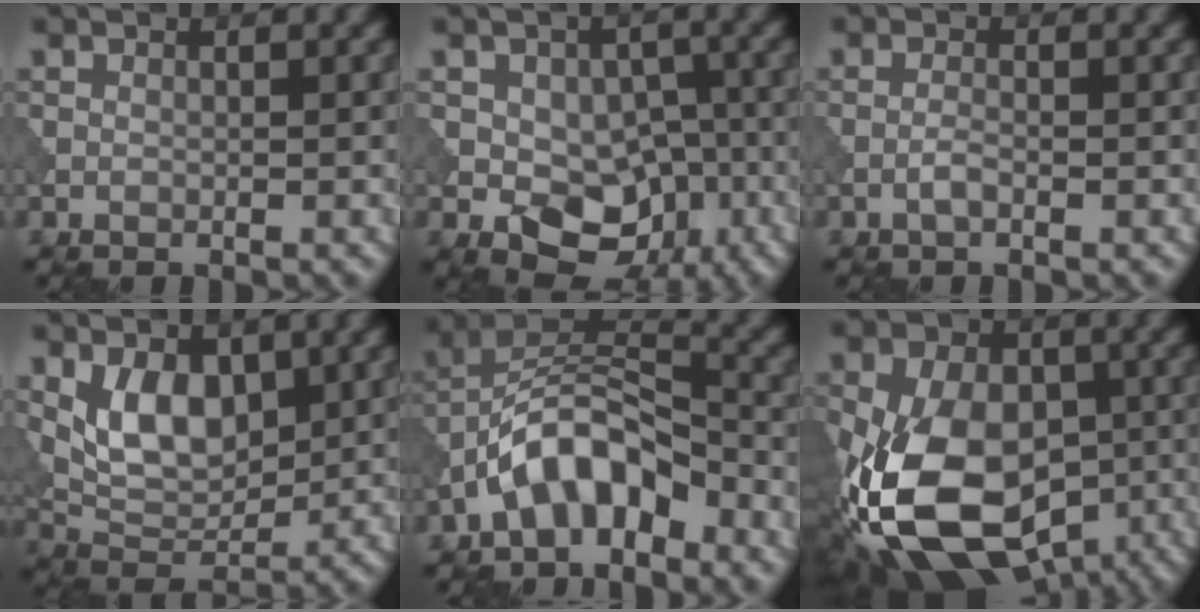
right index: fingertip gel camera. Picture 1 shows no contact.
{"total": 8.5, "force": [-2.4, 6.1, 5.5], "torque": [-0.067, 0.000, -0.033]}
{"total": 1.3, "force": [-0.7, 0.3, 1.1], "torque": [-0.024, 0.001, -0.015]}
{"total": 5.8, "force": [1.5, 3.4, 4.4], "torque": [-0.074, -0.006, 0.030]}
{"total": 7.5, "force": [-4.0, 3.6, 5.2], "torque": [-0.086, 0.021, -0.080]}
{"total": 15.8, "force": [-5.0, 10.0, 11.2], "torque": [-0.222, -0.023, -0.086]}